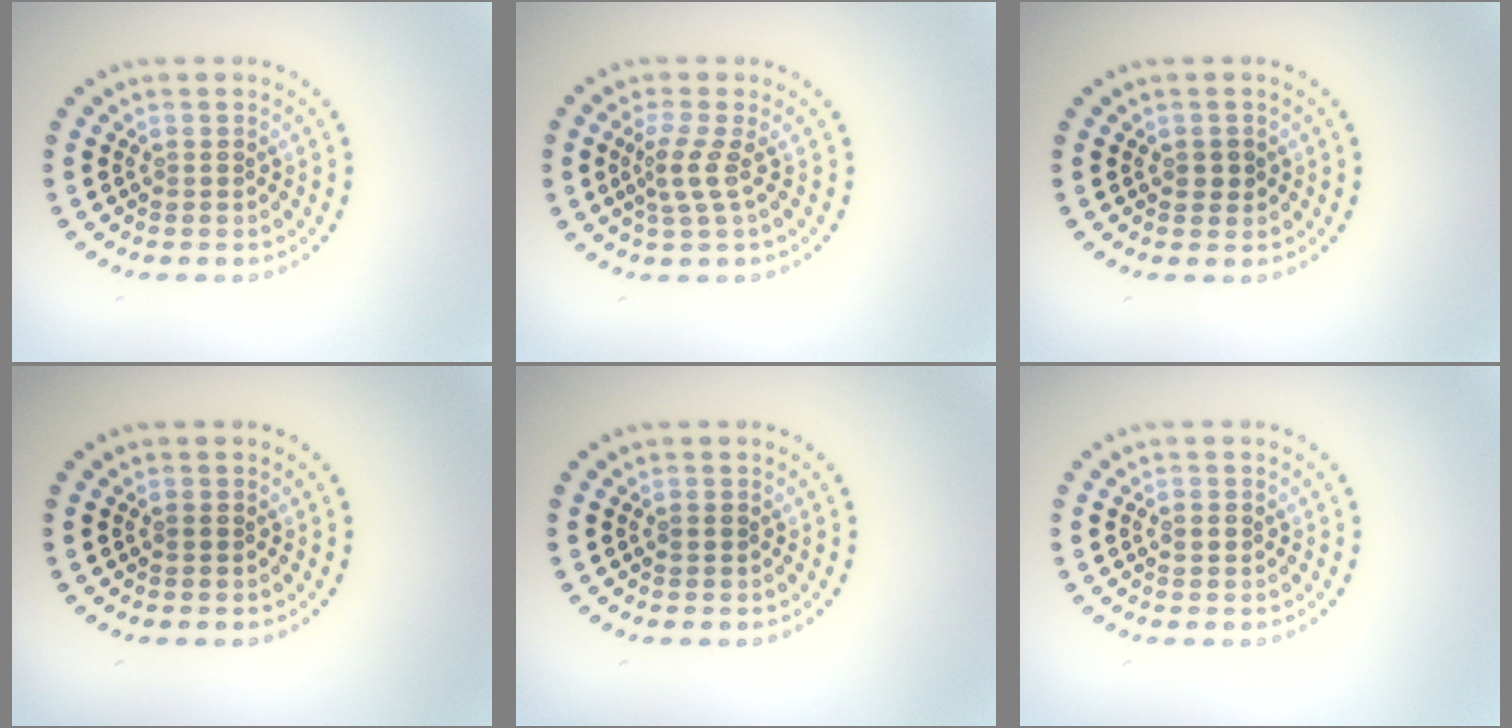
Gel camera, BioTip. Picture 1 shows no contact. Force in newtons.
{"total": 2.1, "press": 1.4, "slide": 1.6}
{"total": 1.2, "press": 1.2, "slide": 0.1}
{"total": 0.6, "press": 0.6, "slide": 0.1}
{"total": 0.8, "press": 0.8, "slide": 0.1}
{"total": 1.0, "press": 1.0, "slide": 0.0}